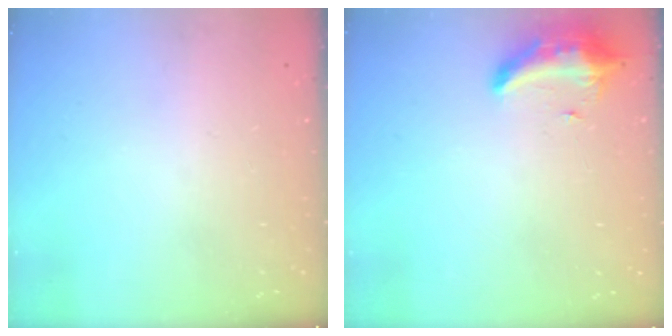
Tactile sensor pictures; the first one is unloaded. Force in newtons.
{"total": 8.8, "press": 8.8, "slide": 0.6}